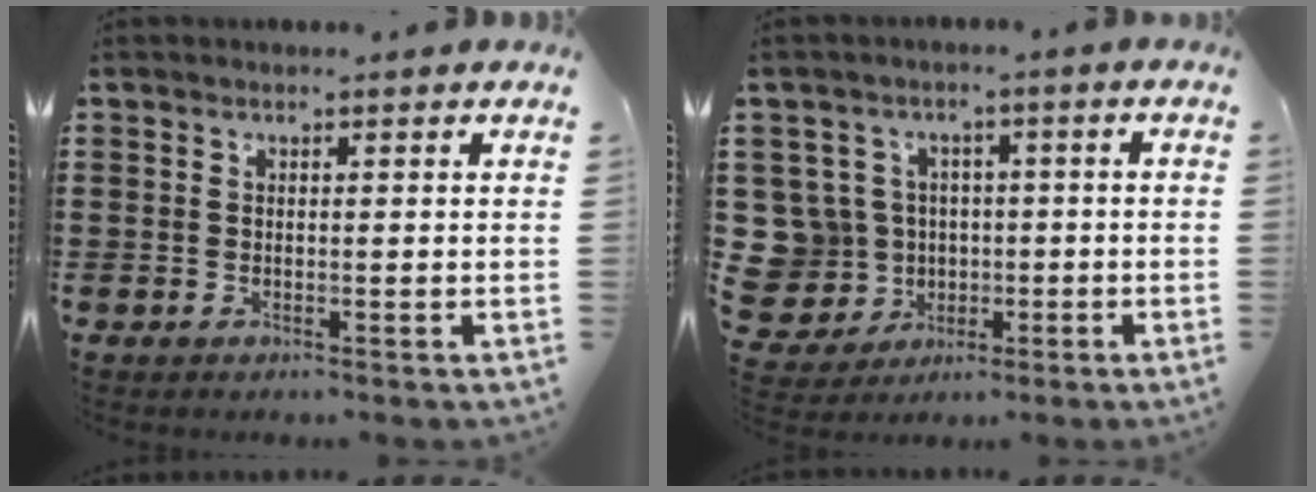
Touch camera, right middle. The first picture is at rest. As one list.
[{"total": 8.1, "force": [0.4, 7.8, 2.2], "torque": [-0.101, 0.010, 0.011]}]